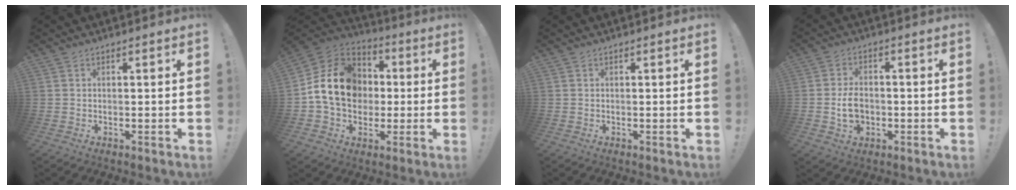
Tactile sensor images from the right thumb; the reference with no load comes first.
{"total": 17.2, "force": [1.3, 13.9, 10.1], "torque": [-0.153, 0.018, 0.035]}
{"total": 0.0}
{"total": 7.2, "force": [-1.5, 5.3, 4.6], "torque": [-0.061, 0.005, -0.028]}